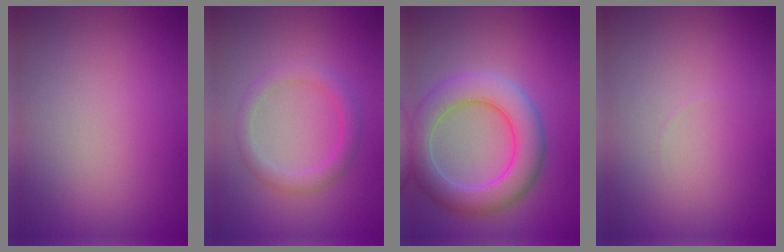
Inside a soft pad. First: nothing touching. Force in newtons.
{"total": 2.4, "press": 2.4, "slide": 0.1}
{"total": 6.5, "press": 6.5, "slide": 0.6}
{"total": 0.0}